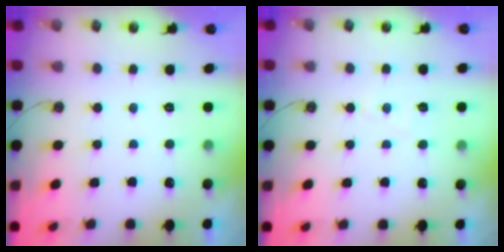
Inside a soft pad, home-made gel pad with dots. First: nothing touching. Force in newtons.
{"total": 5.0, "press": 5.0, "slide": 0.7}